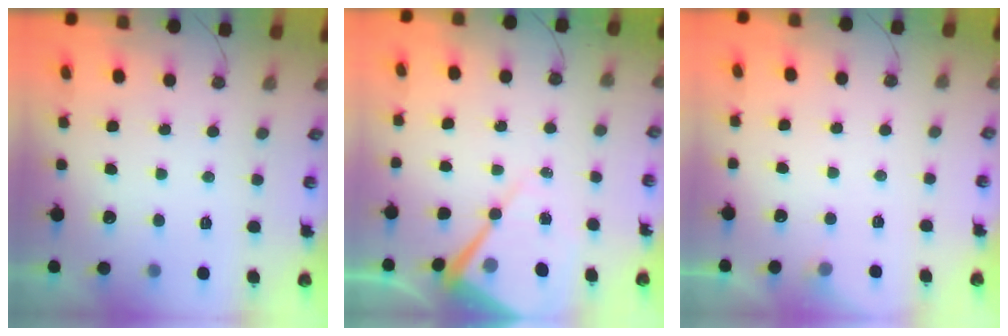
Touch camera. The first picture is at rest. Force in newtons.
{"total": 11.7, "press": 11.6, "slide": 1.1}
{"total": 2.6, "press": 2.5, "slide": 0.5}